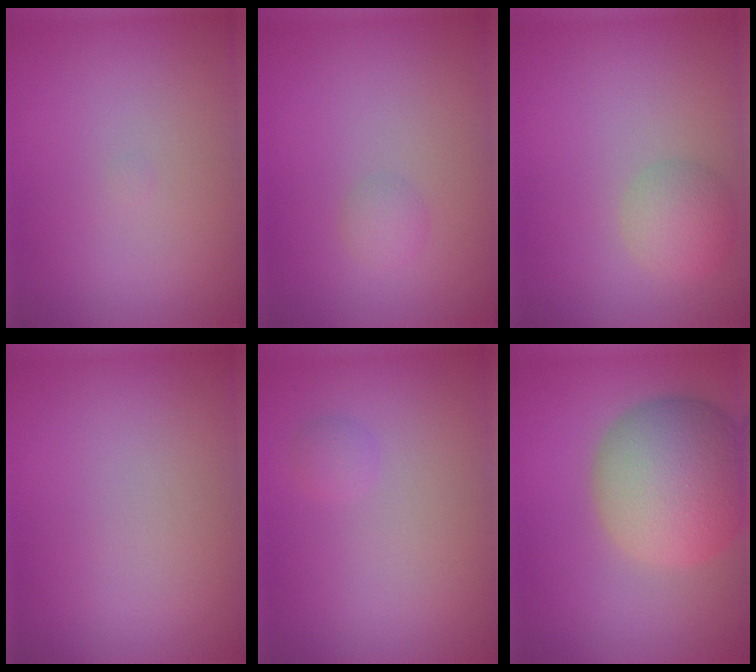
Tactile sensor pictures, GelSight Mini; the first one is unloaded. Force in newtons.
{"total": 1.0, "press": 1.0, "slide": 0.1}
{"total": 2.5, "press": 2.5, "slide": 0.1}
{"total": 0.0}
{"total": 0.7, "press": 0.7, "slide": 0.1}
{"total": 9.3, "press": 9.3, "slide": 0.6}